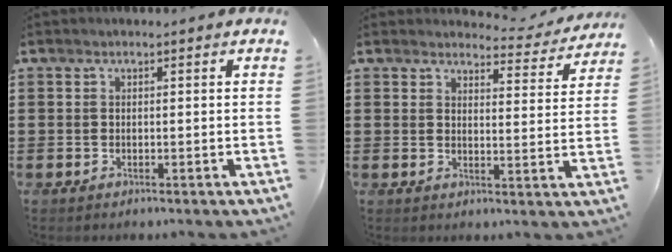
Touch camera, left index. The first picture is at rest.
{"total": 3.9, "force": [3.8, 0.7, 0.9], "torque": [-0.026, -0.020, 0.065]}